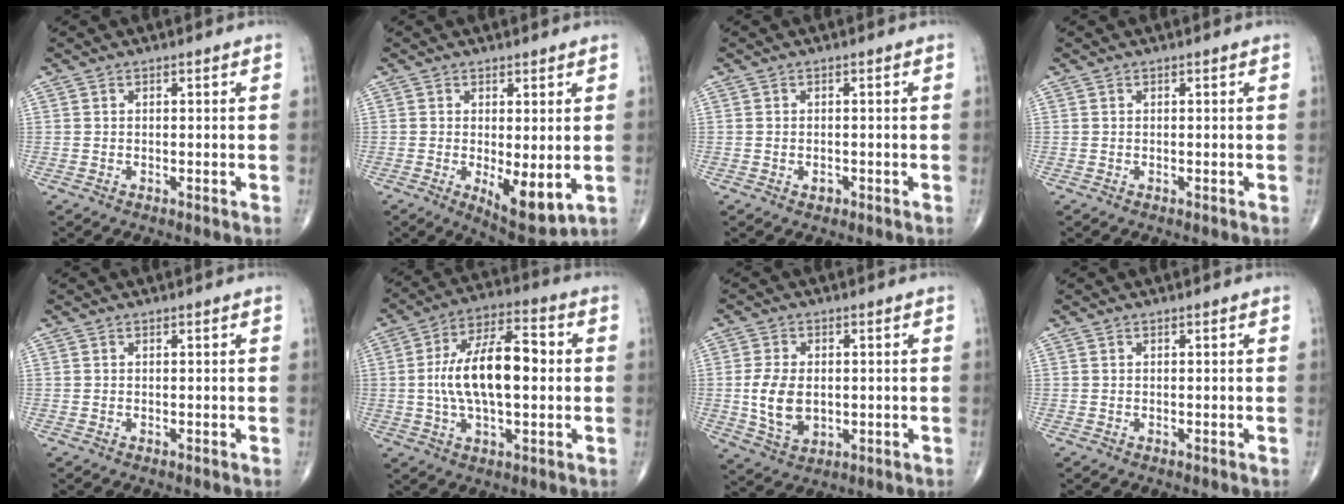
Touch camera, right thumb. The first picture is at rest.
{"total": 7.9, "force": [-1.2, 3.0, 7.2], "torque": [-0.104, -0.025, -0.009]}
{"total": 1.1, "force": [-0.5, 0.8, 0.6], "torque": [-0.008, 0.002, -0.005]}
{"total": 0.0}
{"total": 0.0}
{"total": 16.3, "force": [0.4, 7.3, 14.6], "torque": [-0.256, 0.024, 0.001]}
{"total": 8.6, "force": [-0.3, 5.6, 6.5], "torque": [-0.117, -0.007, 0.002]}
{"total": 0.0}